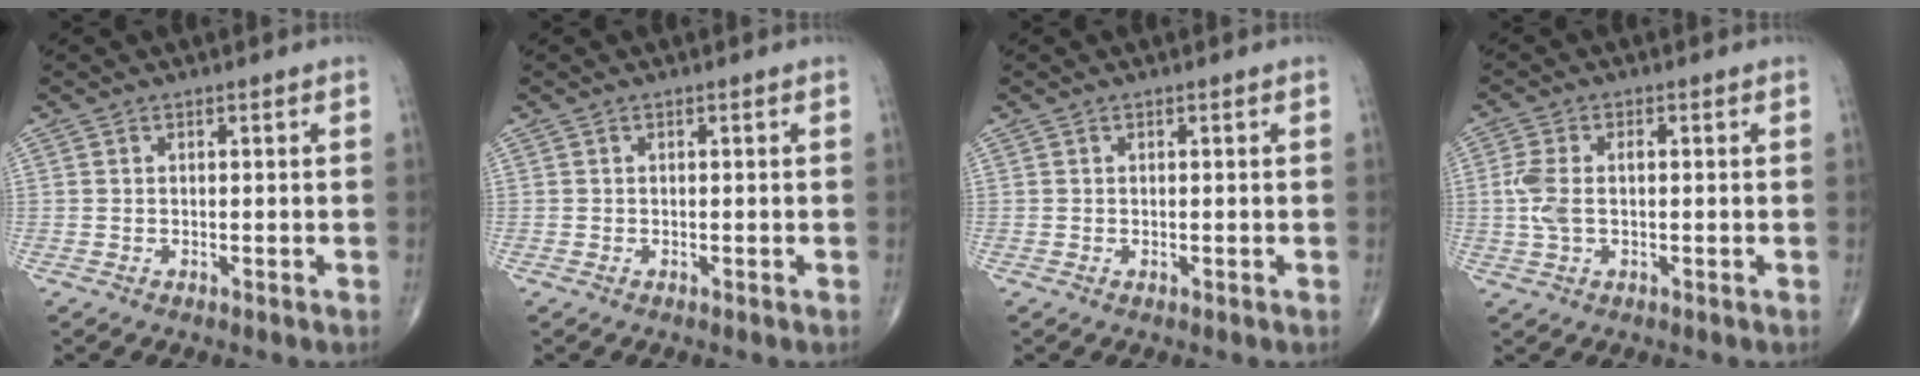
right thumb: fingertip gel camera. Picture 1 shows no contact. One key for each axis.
{"total": 0.0}
{"total": 0.0}
{"total": 5.3, "fx": 0.0, "fy": 2.8, "fz": 4.6, "tx": -0.121, "ty": 0.013, "tz": -0.002}